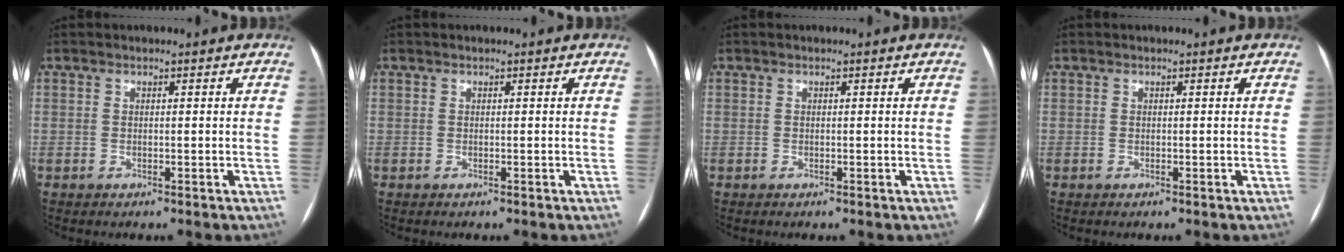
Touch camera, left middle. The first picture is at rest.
{"total": 0.0}
{"total": 0.0}
{"total": 0.0}